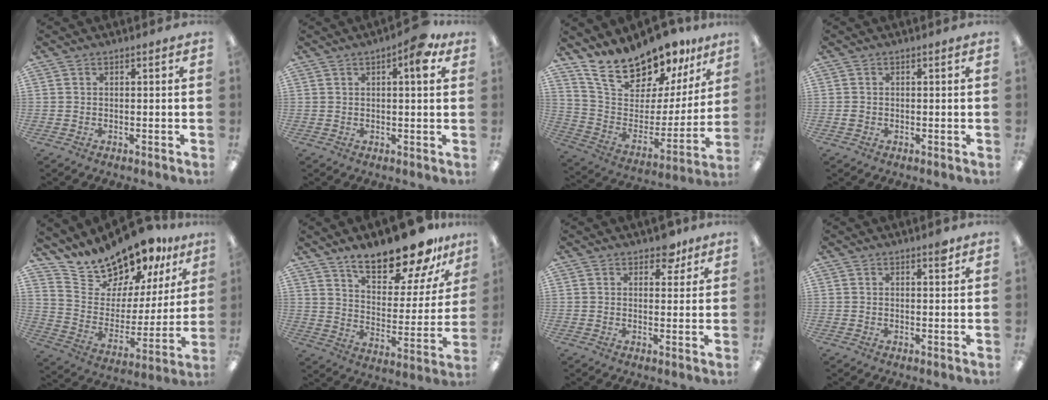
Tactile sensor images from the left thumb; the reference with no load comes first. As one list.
[{"total": 6.0, "force": [2.9, 1.9, 5.0], "torque": [-0.071, -0.004, 0.041]}, {"total": 18.7, "force": [17.0, 5.8, 5.2], "torque": [-0.107, -0.143, 0.303]}, {"total": 0.8, "force": [-0.1, 0.7, 0.3], "torque": [-0.004, 0.004, -0.005]}, {"total": 16.1, "force": [15.4, 4.5, 1.5], "torque": [-0.060, -0.143, 0.281]}, {"total": 19.8, "force": [16.4, 6.1, 9.3], "torque": [-0.144, -0.112, 0.281]}, {"total": 5.4, "force": [3.9, 2.9, 2.3], "torque": [-0.013, -0.016, 0.065]}, {"total": 2.2, "force": [1.6, 0.7, 1.4], "torque": [-0.005, -0.008, 0.022]}]